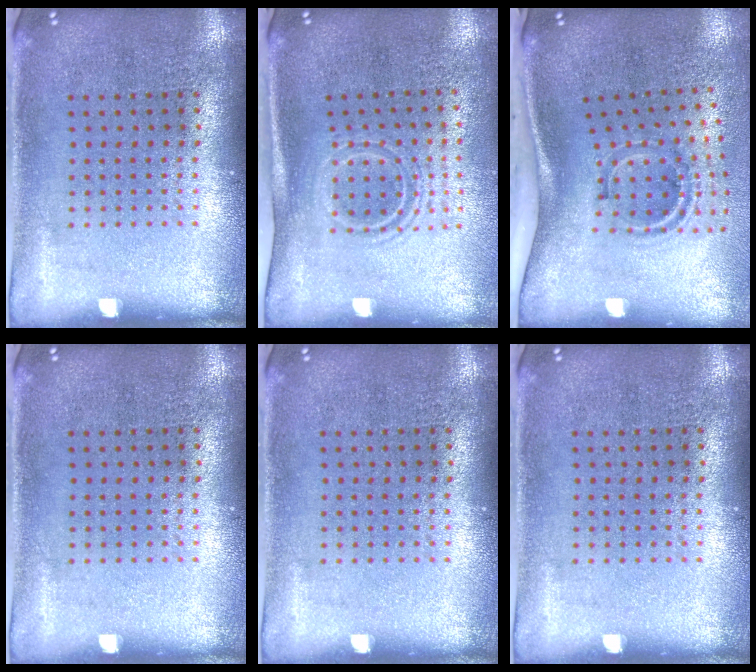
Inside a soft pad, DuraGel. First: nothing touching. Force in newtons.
{"total": 1.6, "press": 1.1, "slide": 1.1}
{"total": 2.0, "press": 1.2, "slide": 1.7}
{"total": 0.0}
{"total": 0.0}
{"total": 0.0}